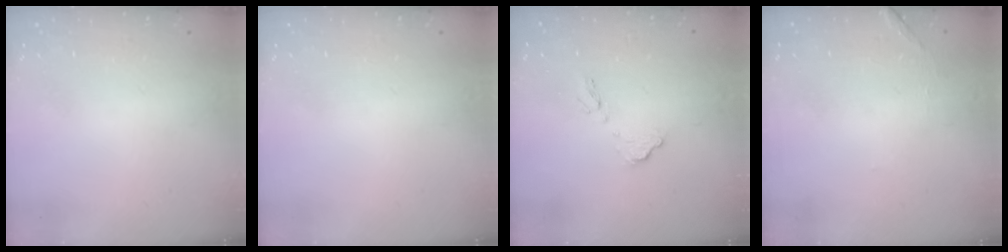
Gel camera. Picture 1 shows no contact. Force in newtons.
{"total": 0.0}
{"total": 9.8, "press": 9.8, "slide": 0.5}
{"total": 6.7, "press": 6.7, "slide": 0.3}